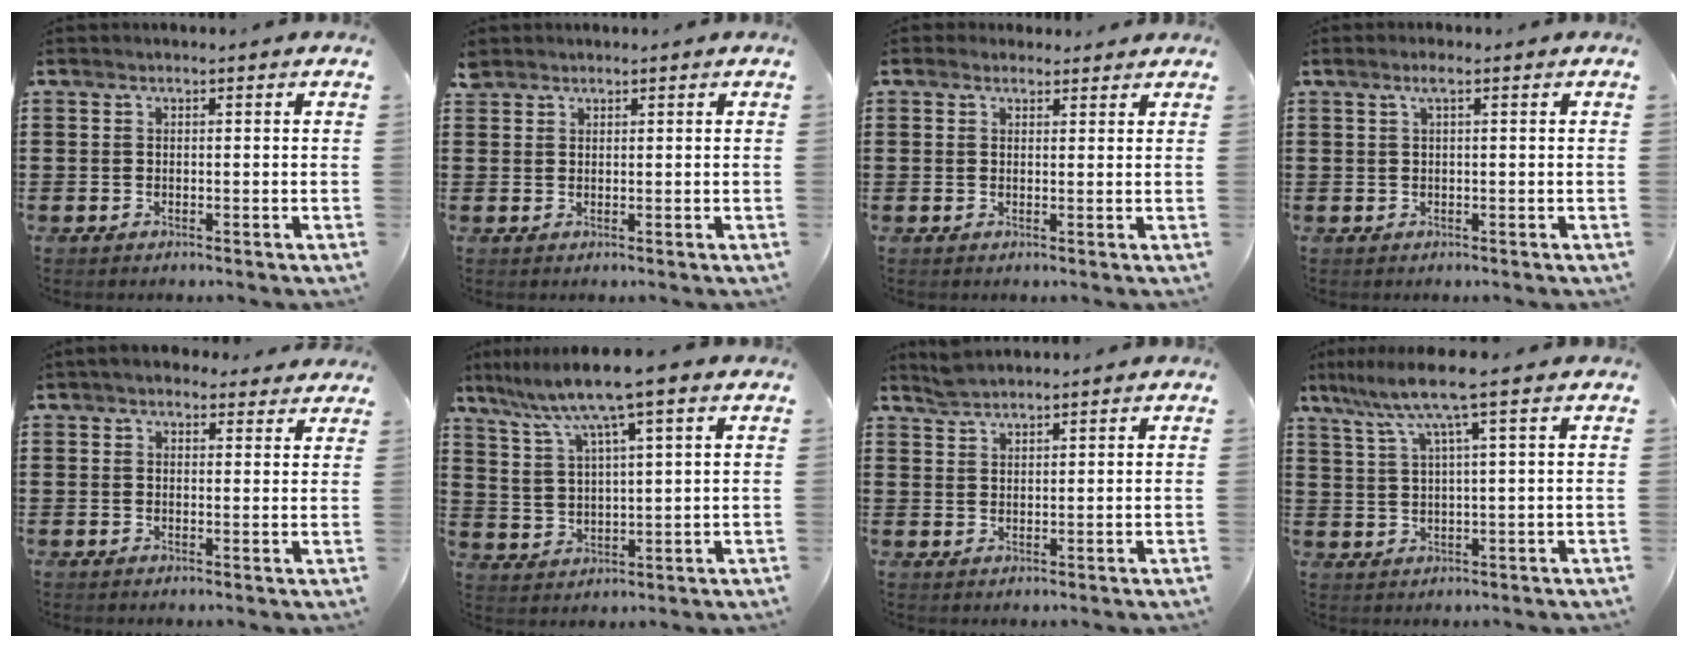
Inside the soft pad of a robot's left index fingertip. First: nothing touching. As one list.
[{"total": 1.5, "force": [1.4, 0.7, 0.2], "torque": [-0.007, 0.003, 0.028]}, {"total": 1.8, "force": [1.6, 0.9, 0.2], "torque": [-0.008, 0.005, 0.032]}, {"total": 1.6, "force": [0.5, 0.1, 1.5], "torque": [-0.030, 0.001, 0.010]}, {"total": 3.3, "force": [2.7, 1.4, 1.1], "torque": [-0.030, -0.001, 0.050]}, {"total": 8.2, "force": [5.5, 0.6, 6.0], "torque": [-0.131, -0.020, 0.092]}, {"total": 2.3, "force": [2.2, 0.3, 0.3], "torque": [-0.012, 0.003, 0.044]}, {"total": 7.1, "force": [3.8, 0.2, 5.9], "torque": [-0.134, -0.010, 0.061]}]